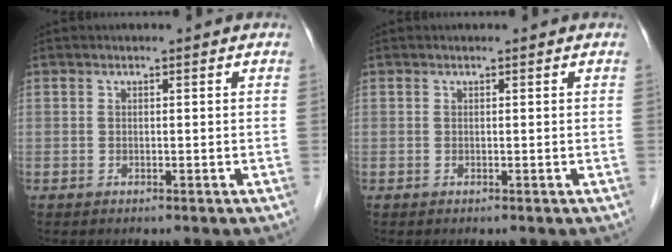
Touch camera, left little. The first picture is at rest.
{"total": 0.0}